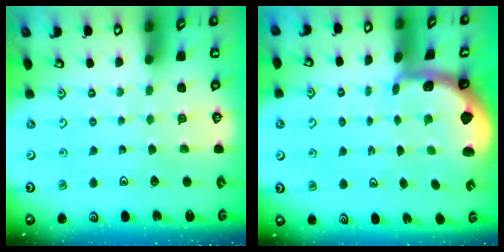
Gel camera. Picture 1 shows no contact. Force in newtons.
{"total": 1.0, "press": 0.9, "slide": 0.4}